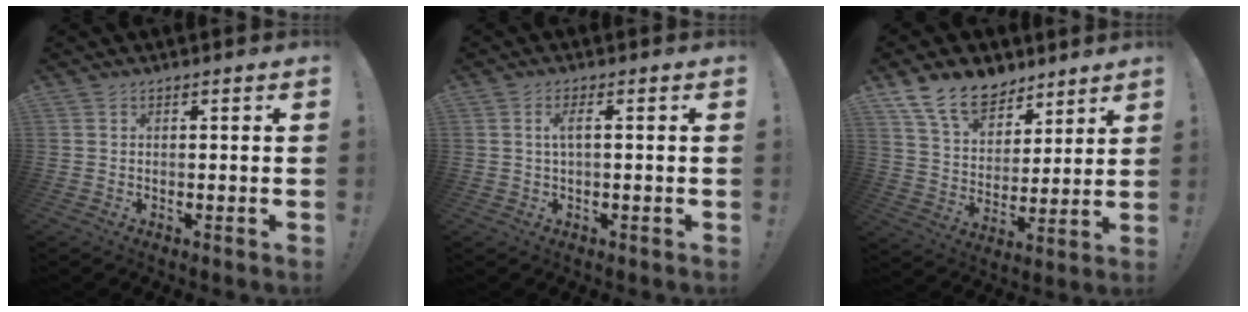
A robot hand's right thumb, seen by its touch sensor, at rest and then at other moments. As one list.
[{"total": 3.1, "force": [0.5, 0.3, 3.1], "torque": [-0.060, 0.004, 0.006]}, {"total": 14.6, "force": [10.5, 8.5, 5.4], "torque": [-0.097, -0.068, 0.198]}]